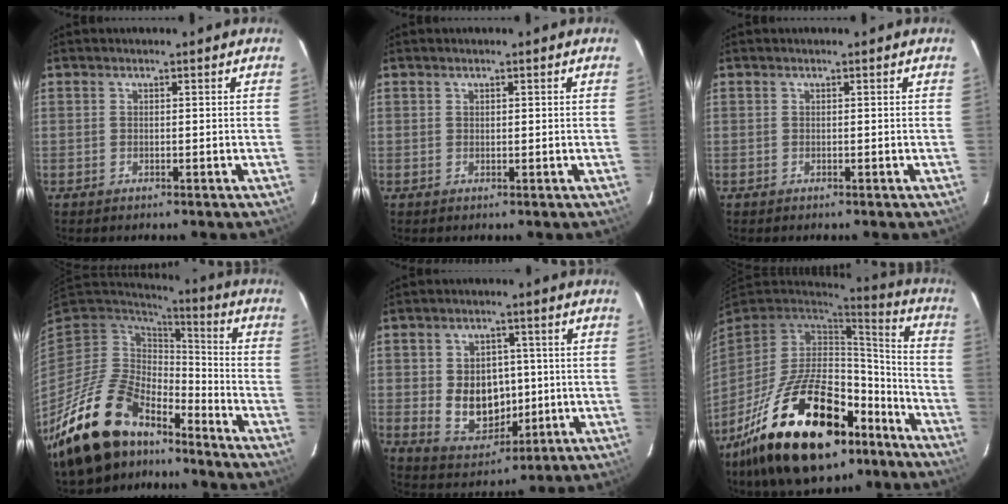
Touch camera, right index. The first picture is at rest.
{"total": 0.6, "force": [0.4, 0.3, 0.3], "torque": [-0.005, 0.003, 0.007]}
{"total": 0.0}
{"total": 20.3, "force": [-15.1, 9.2, 10.0], "torque": [-0.209, -0.021, -0.259]}
{"total": 10.6, "force": [-0.3, 8.3, 6.5], "torque": [-0.134, 0.002, 0.020]}
{"total": 30.7, "force": [-18.2, 14.8, 19.8], "torque": [-0.370, 0.002, -0.269]}